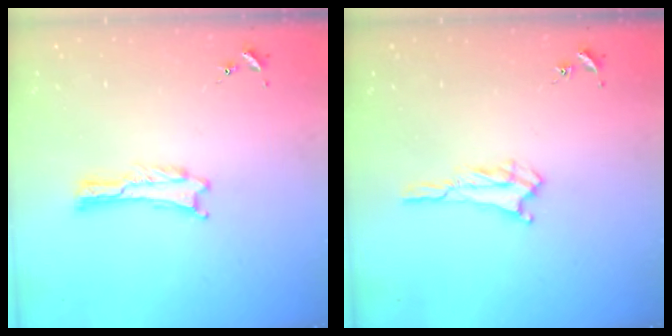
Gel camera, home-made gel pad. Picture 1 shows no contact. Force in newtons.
{"total": 1.7, "press": 1.7, "slide": 0.2}